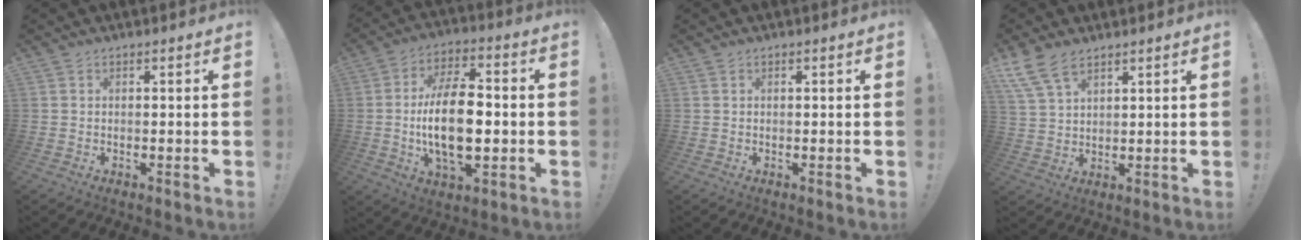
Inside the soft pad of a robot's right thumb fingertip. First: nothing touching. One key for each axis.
{"total": 17.7, "fx": -2.1, "fy": 8.8, "fz": 15.2, "tx": -0.278, "ty": 0.002, "tz": -0.042}
{"total": 0.0}
{"total": 9.1, "fx": 6.2, "fy": 4.4, "fz": 5.0, "tx": -0.093, "ty": -0.021, "tz": 0.123}